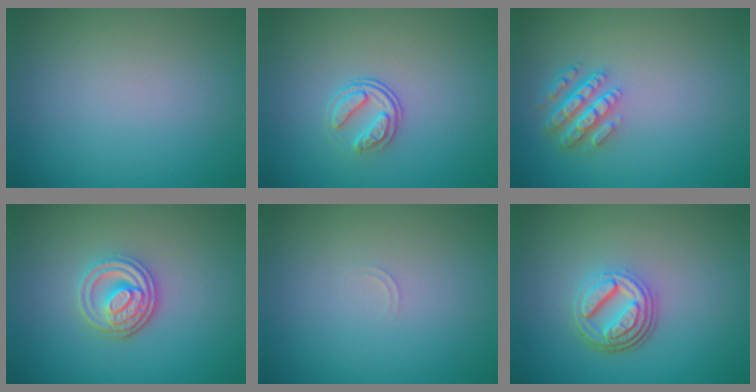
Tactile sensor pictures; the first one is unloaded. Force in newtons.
{"total": 2.3, "press": 1.7, "slide": 1.6}
{"total": 4.3, "press": 3.4, "slide": 2.7}
{"total": 3.6, "press": 3.0, "slide": 1.9}
{"total": 0.6, "press": 0.6, "slide": 0.2}
{"total": 4.9, "press": 3.5, "slide": 3.4}